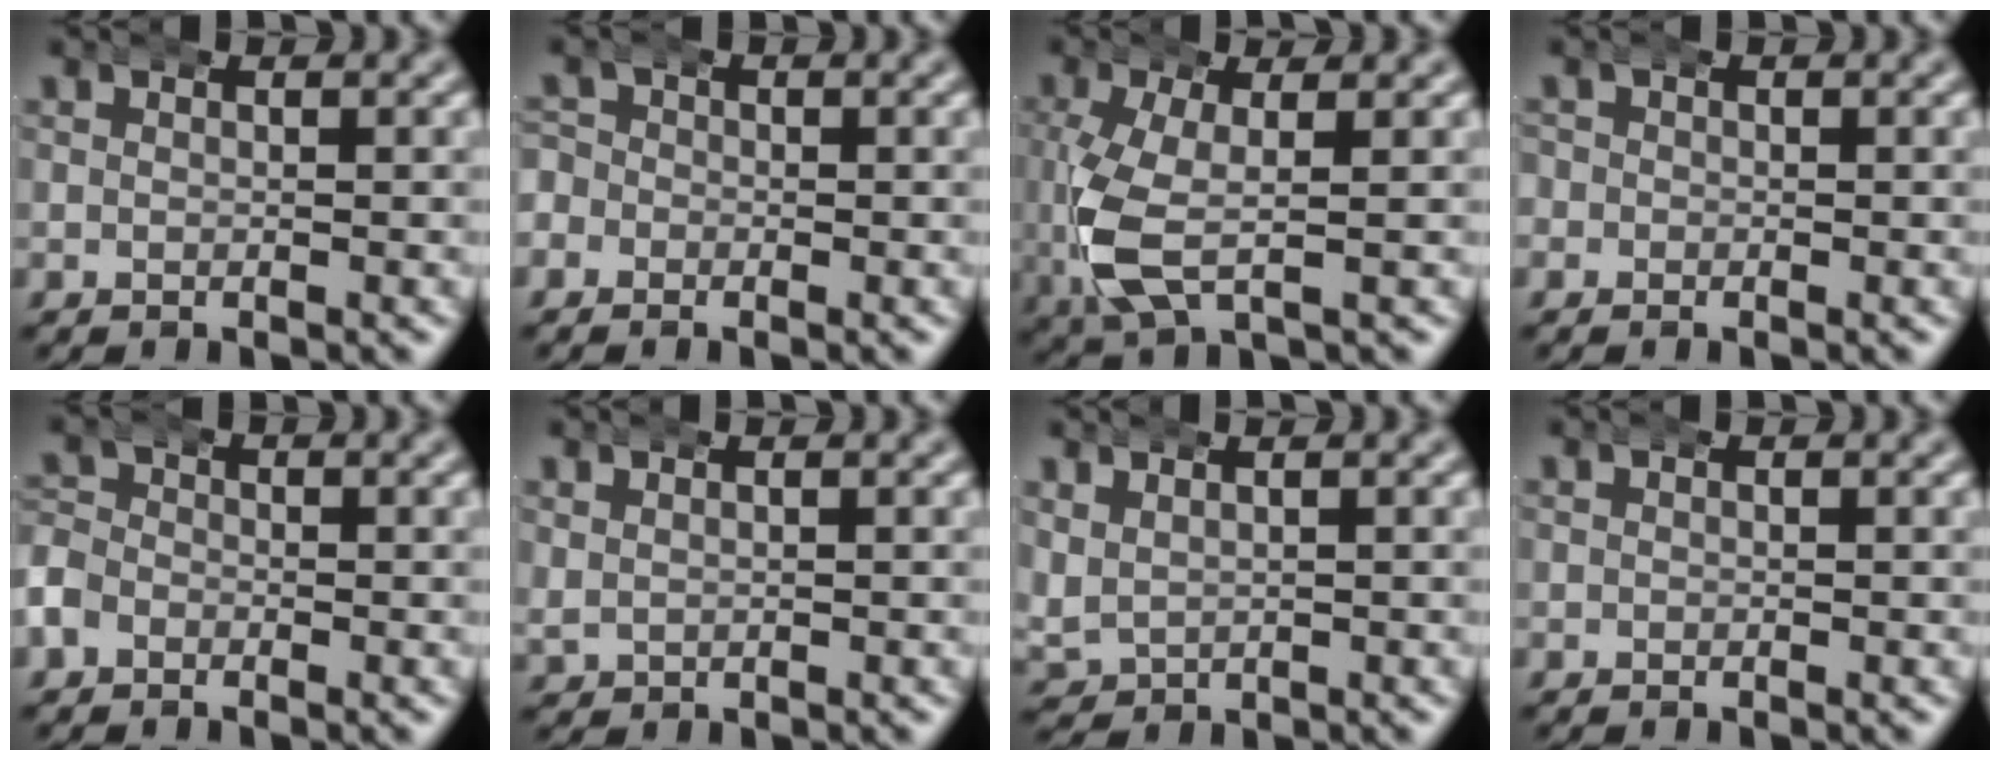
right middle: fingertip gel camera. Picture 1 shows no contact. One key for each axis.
{"total": 2.2, "fx": -0.6, "fy": 2.1, "fz": 0.3, "tx": -0.010, "ty": 0.000, "tz": -0.023}
{"total": 6.0, "fx": -0.8, "fy": 3.3, "fz": 4.9, "tx": -0.130, "ty": -0.014, "tz": 0.000}
{"total": 0.9, "fx": -0.2, "fy": 0.9, "fz": 0.0, "tx": -0.004, "ty": 0.002, "tz": -0.009}
{"total": 2.6, "fx": -1.2, "fy": 2.2, "fz": 0.6, "tx": -0.025, "ty": -0.006, "tz": -0.027}
{"total": 1.4, "fx": 0.6, "fy": 1.1, "fz": 0.6, "tx": -0.013, "ty": 0.000, "tz": 0.016}
{"total": 3.3, "fx": 0.5, "fy": 3.1, "fz": 1.3, "tx": -0.041, "ty": -0.010, "tz": 0.016}
{"total": 0.0}